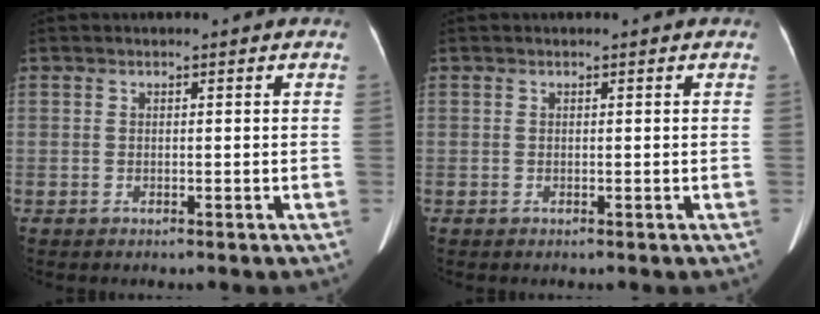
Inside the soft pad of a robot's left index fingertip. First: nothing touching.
{"total": 0.0}